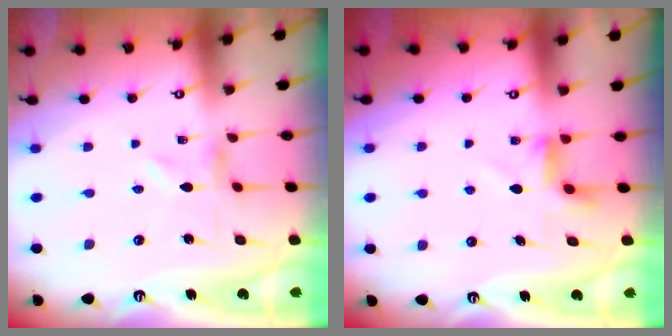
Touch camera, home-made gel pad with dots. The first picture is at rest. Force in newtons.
{"total": 4.6, "press": 4.5, "slide": 1.2}